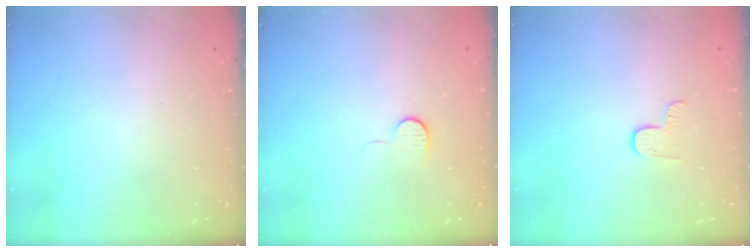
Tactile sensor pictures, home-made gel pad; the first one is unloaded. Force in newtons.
{"total": 4.9, "press": 4.9, "slide": 0.4}
{"total": 3.3, "press": 3.3, "slide": 0.4}